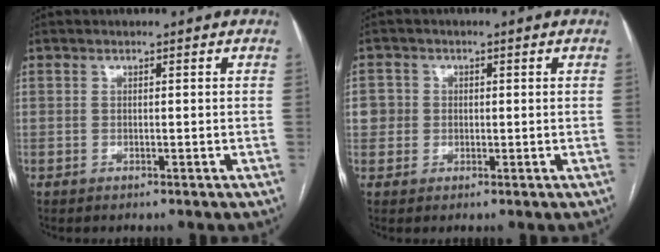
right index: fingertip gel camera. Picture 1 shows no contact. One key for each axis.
{"total": 3.1, "fx": 0.1, "fy": 3.1, "fz": 0.5, "tx": -0.001, "ty": 0.012, "tz": 0.002}